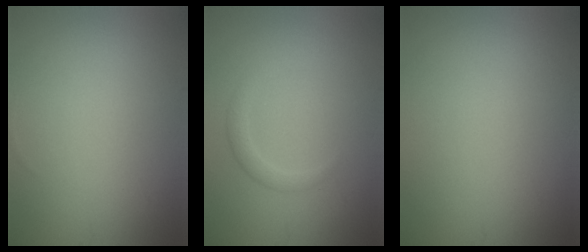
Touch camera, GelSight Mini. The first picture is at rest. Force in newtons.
{"total": 1.6, "press": 1.6, "slide": 0.1}
{"total": 0.0}